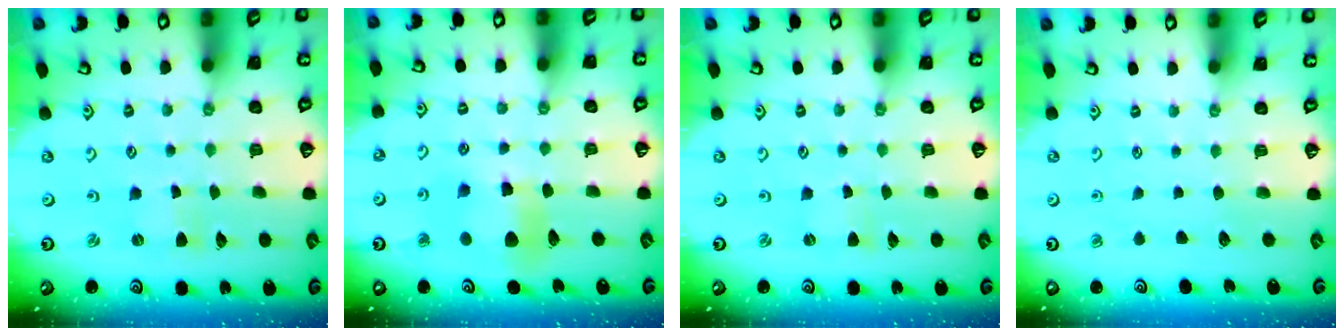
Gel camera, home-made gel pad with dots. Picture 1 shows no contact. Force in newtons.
{"total": 8.9, "press": 8.8, "slide": 1.2}
{"total": 0.7, "press": 0.7, "slide": 0.1}
{"total": 0.0}